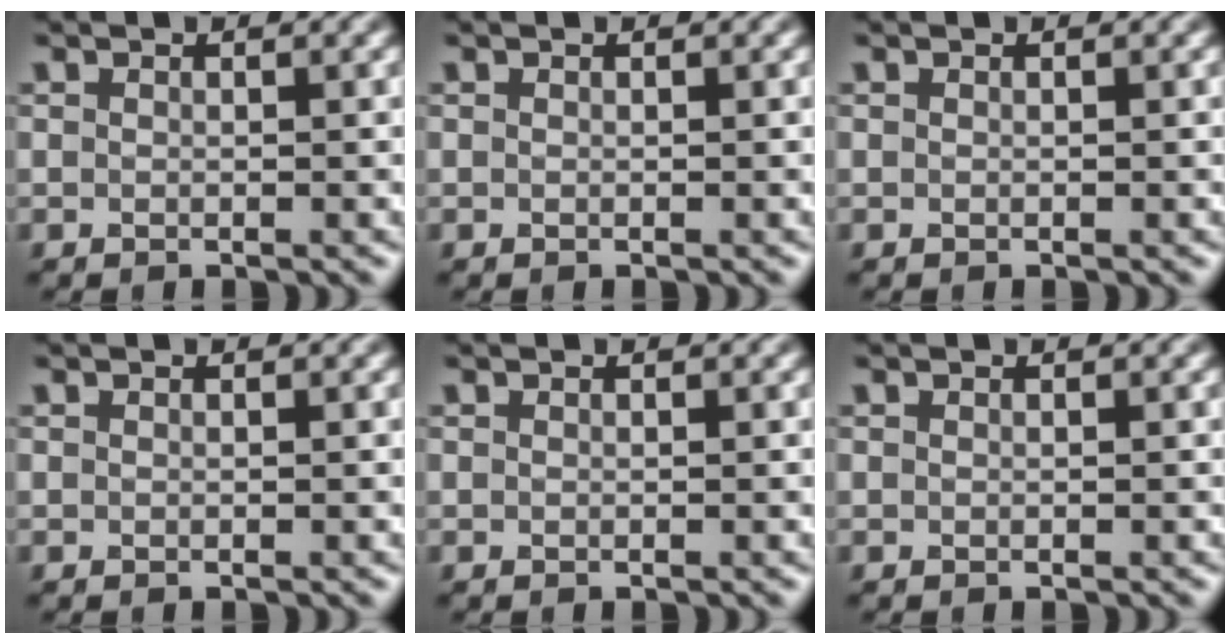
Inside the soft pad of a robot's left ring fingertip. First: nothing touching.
{"total": 0.0}
{"total": 0.0}
{"total": 0.0}
{"total": 0.0}
{"total": 0.0}